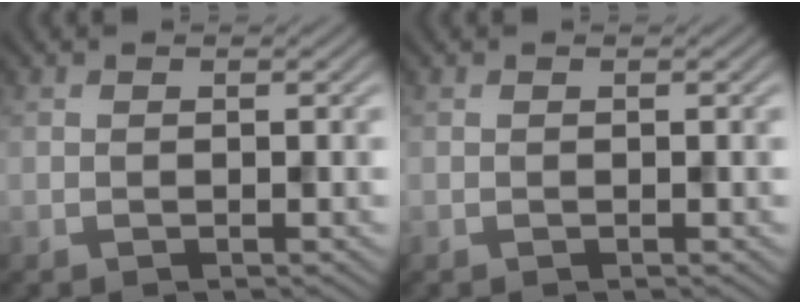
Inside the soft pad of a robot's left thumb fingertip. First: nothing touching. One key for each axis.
{"total": 0.0}